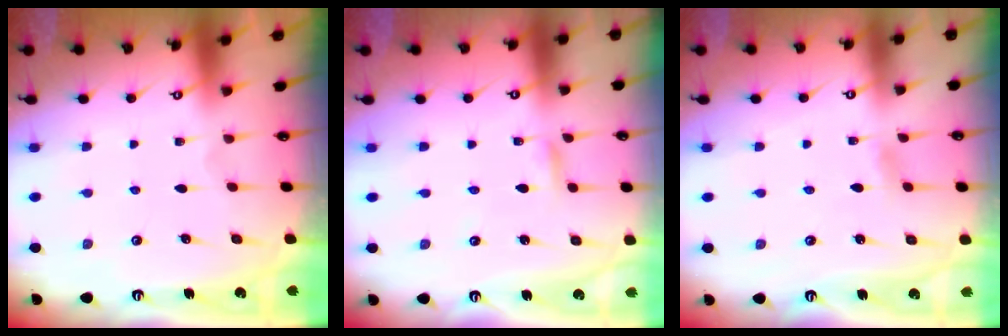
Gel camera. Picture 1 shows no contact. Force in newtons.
{"total": 2.4, "press": 2.4, "slide": 0.1}
{"total": 2.6, "press": 2.6, "slide": 0.3}